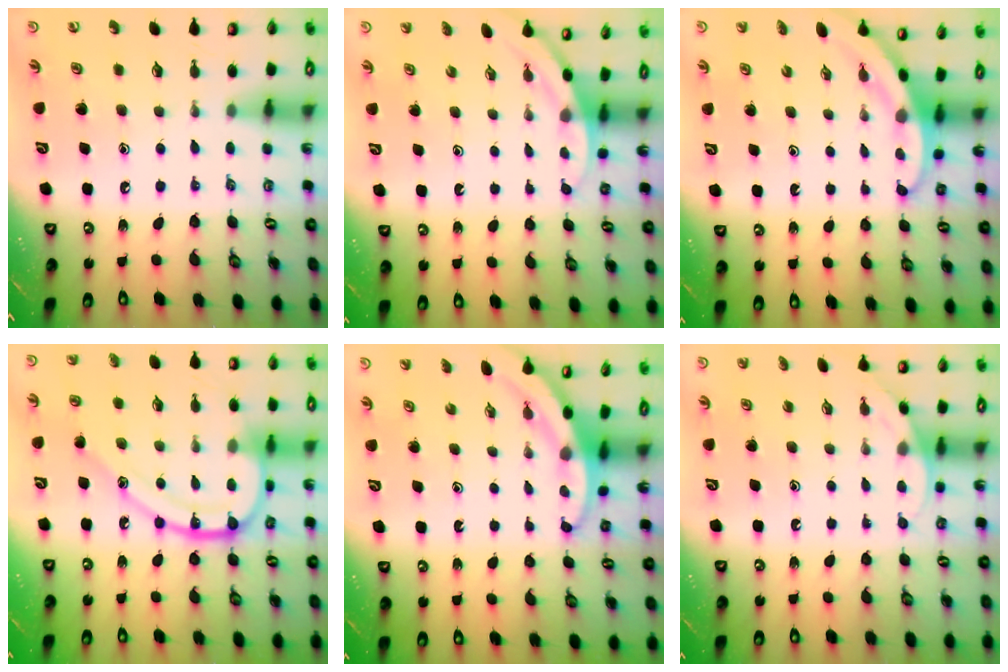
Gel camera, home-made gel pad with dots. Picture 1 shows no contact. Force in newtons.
{"total": 4.1, "press": 4.1, "slide": 0.3}
{"total": 3.3, "press": 3.3, "slide": 0.1}
{"total": 16.9, "press": 16.8, "slide": 1.3}
{"total": 3.4, "press": 3.4, "slide": 0.1}
{"total": 3.7, "press": 3.7, "slide": 0.2}